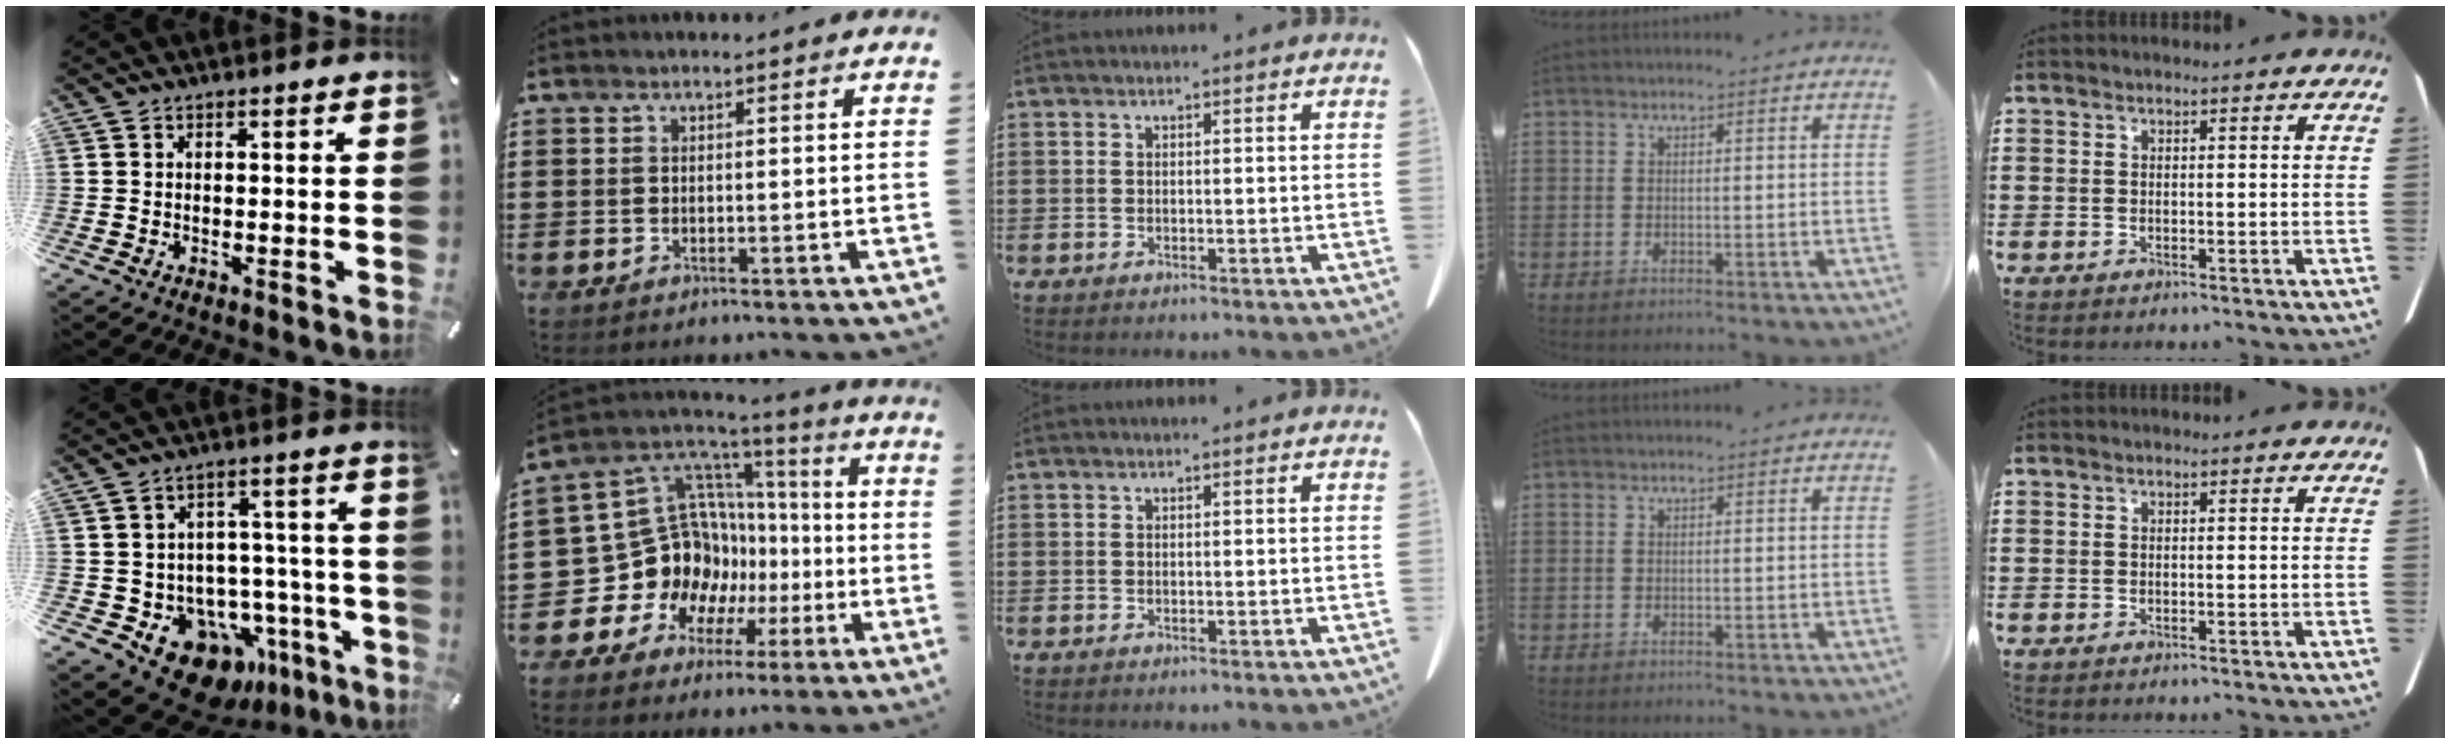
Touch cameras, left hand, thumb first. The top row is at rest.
{"thumb": {"total": 14.2, "force": [-7.9, 10.0, 6.4], "torque": [-0.070, 0.046, -0.118]}, "index": {"total": 16.3, "force": [-2.0, 14.7, 6.9], "torque": [-0.187, -0.035, 0.001]}}